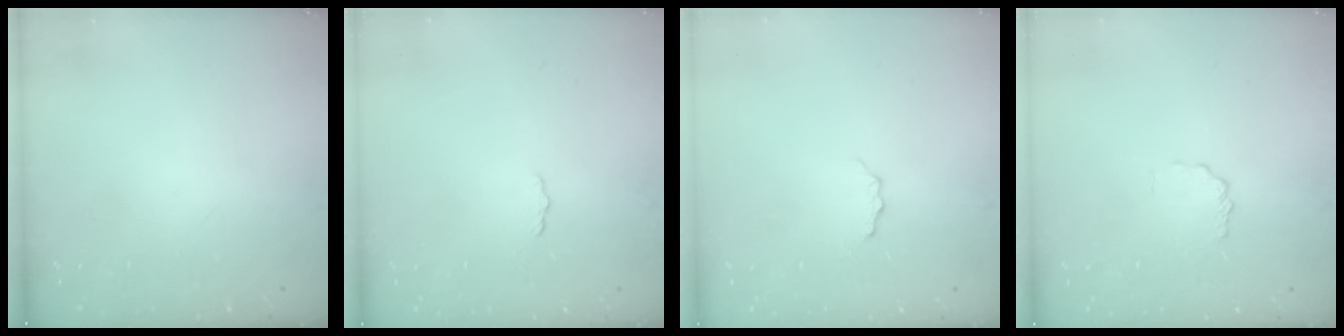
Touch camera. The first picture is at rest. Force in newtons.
{"total": 3.1, "press": 3.1, "slide": 0.4}
{"total": 3.7, "press": 3.7, "slide": 0.4}
{"total": 1.8, "press": 1.8, "slide": 0.3}